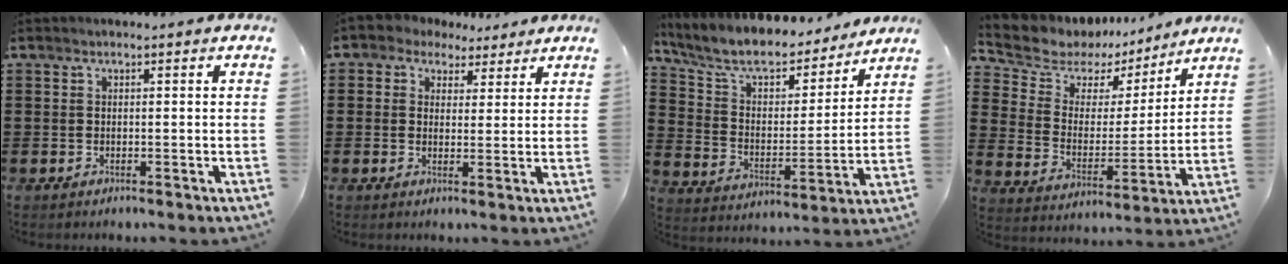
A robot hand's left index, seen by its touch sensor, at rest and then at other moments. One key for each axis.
{"total": 2.9, "fx": 1.6, "fy": 2.4, "fz": 0.1, "tx": -0.018, "ty": 0.005, "tz": 0.029}
{"total": 8.3, "fx": 7.3, "fy": 2.4, "fz": 3.2, "tx": -0.096, "ty": -0.045, "tz": 0.123}
{"total": 6.3, "fx": 5.0, "fy": 3.8, "fz": 0.5, "tx": -0.054, "ty": -0.034, "tz": 0.086}